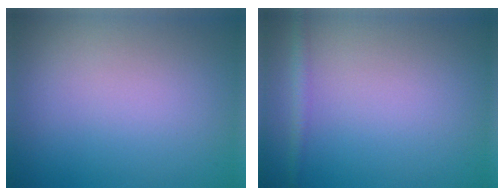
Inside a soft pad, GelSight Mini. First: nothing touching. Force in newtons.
{"total": 1.3, "press": 1.3, "slide": 0.1}